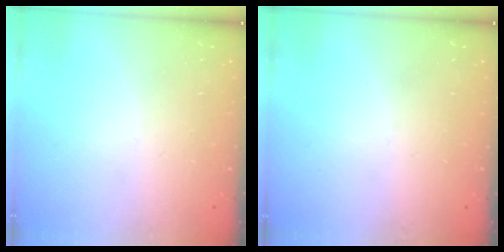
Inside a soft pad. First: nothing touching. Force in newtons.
{"total": 0.0}